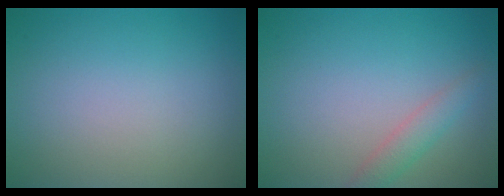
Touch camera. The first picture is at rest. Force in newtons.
{"total": 1.8, "press": 1.8, "slide": 0.1}